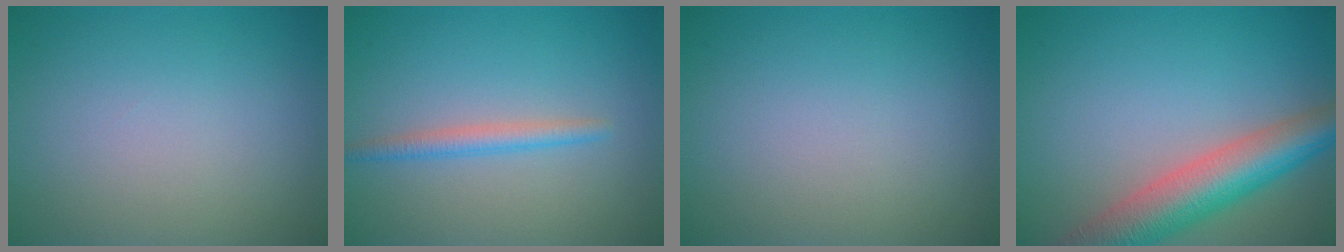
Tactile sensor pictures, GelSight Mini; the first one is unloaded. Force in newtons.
{"total": 1.9, "press": 1.9, "slide": 0.1}
{"total": 0.0}
{"total": 7.6, "press": 7.6, "slide": 0.4}